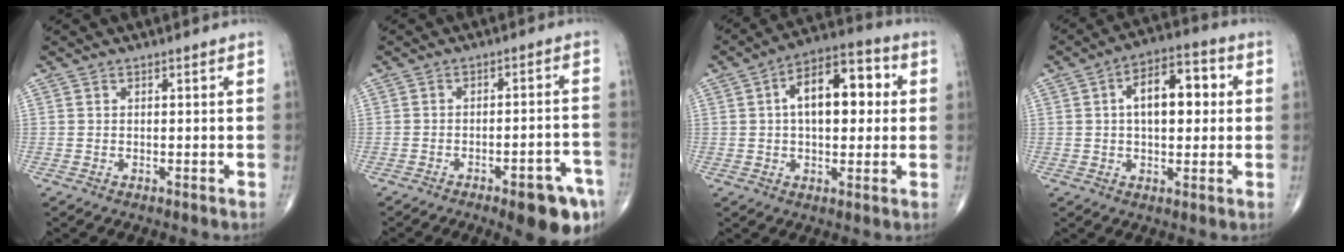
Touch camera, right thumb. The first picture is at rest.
{"total": 11.4, "force": [-6.7, 3.4, 8.6], "torque": [-0.095, 0.037, -0.084]}
{"total": 14.2, "force": [2.3, 7.6, 11.8], "torque": [-0.158, 0.027, 0.028]}
{"total": 11.7, "force": [1.8, 6.3, 9.7], "torque": [-0.129, 0.023, 0.022]}